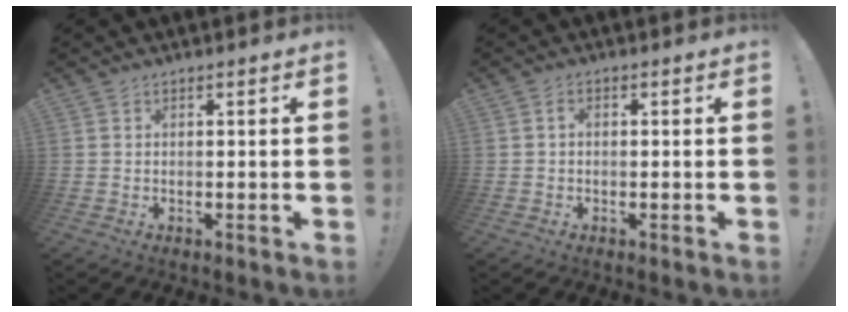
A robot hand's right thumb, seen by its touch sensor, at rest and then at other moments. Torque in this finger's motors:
{"motor_torque": [-0.08, -0.08, -0.05, -0.10, 0.00]}